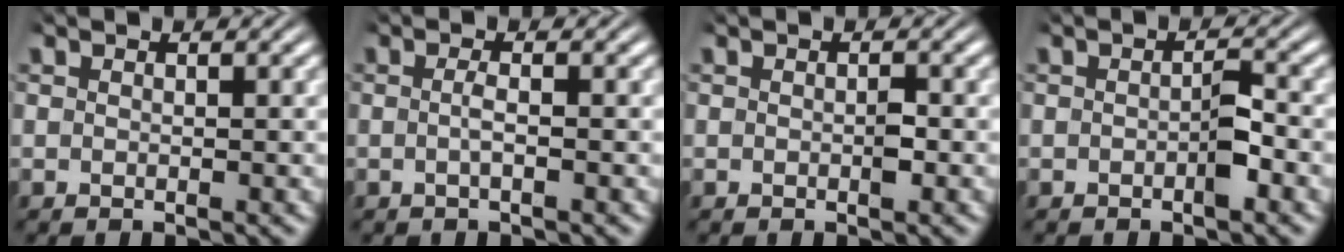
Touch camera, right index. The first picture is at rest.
{"total": 1.2, "force": [-0.6, -0.2, 1.0], "torque": [-0.022, -0.004, -0.010]}
{"total": 0.6, "force": [-0.2, 0.2, 0.5], "torque": [-0.010, -0.002, -0.005]}
{"total": 1.4, "force": [-0.6, 0.1, 1.3], "torque": [-0.015, 0.000, -0.011]}